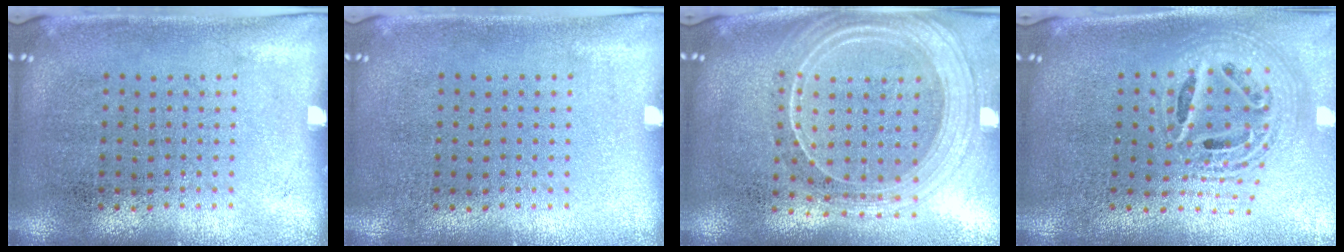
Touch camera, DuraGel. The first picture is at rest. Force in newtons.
{"total": 0.0}
{"total": 2.2, "press": 1.9, "slide": 1.0}
{"total": 2.3, "press": 1.7, "slide": 1.6}